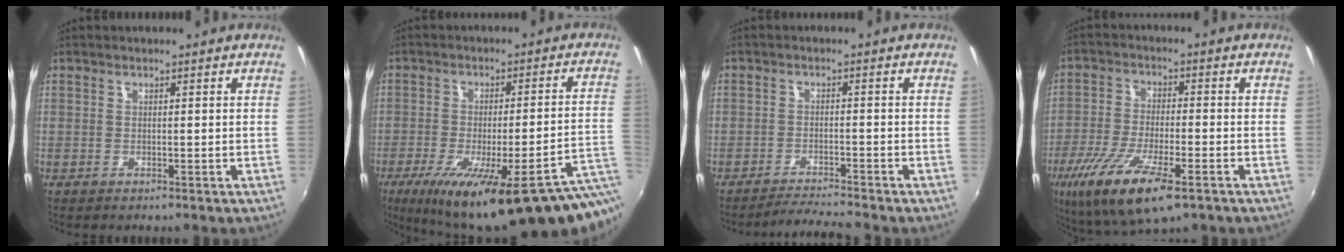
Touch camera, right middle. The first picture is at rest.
{"total": 25.0, "force": [-14.3, 3.5, 20.2], "torque": [-0.286, -0.064, -0.187]}
{"total": 4.2, "force": [-4.1, -0.7, 0.6], "torque": [-0.035, -0.004, -0.074]}
{"total": 15.5, "force": [-8.6, 4.7, 12.0], "torque": [-0.250, -0.050, -0.159]}